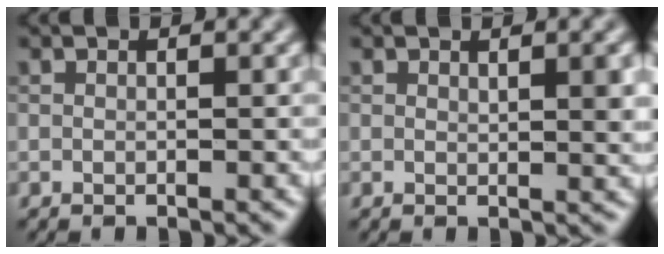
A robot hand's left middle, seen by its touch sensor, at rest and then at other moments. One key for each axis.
{"total": 2.0, "fx": 0.9, "fy": 0.5, "fz": 1.8, "tx": -0.021, "ty": -0.002, "tz": 0.016}